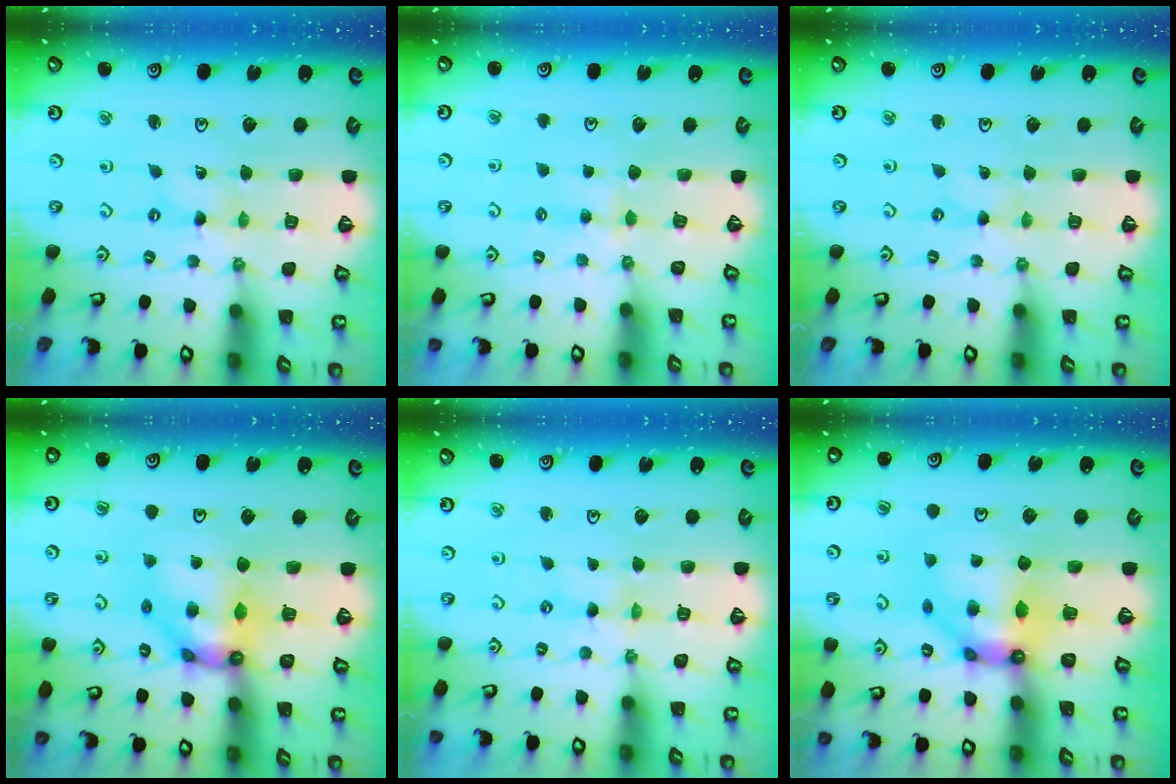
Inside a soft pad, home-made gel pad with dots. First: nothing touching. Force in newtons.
{"total": 3.2, "press": 3.1, "slide": 0.5}
{"total": 0.0}
{"total": 10.4, "press": 10.3, "slide": 1.3}
{"total": 0.0}
{"total": 9.4, "press": 9.3, "slide": 1.0}